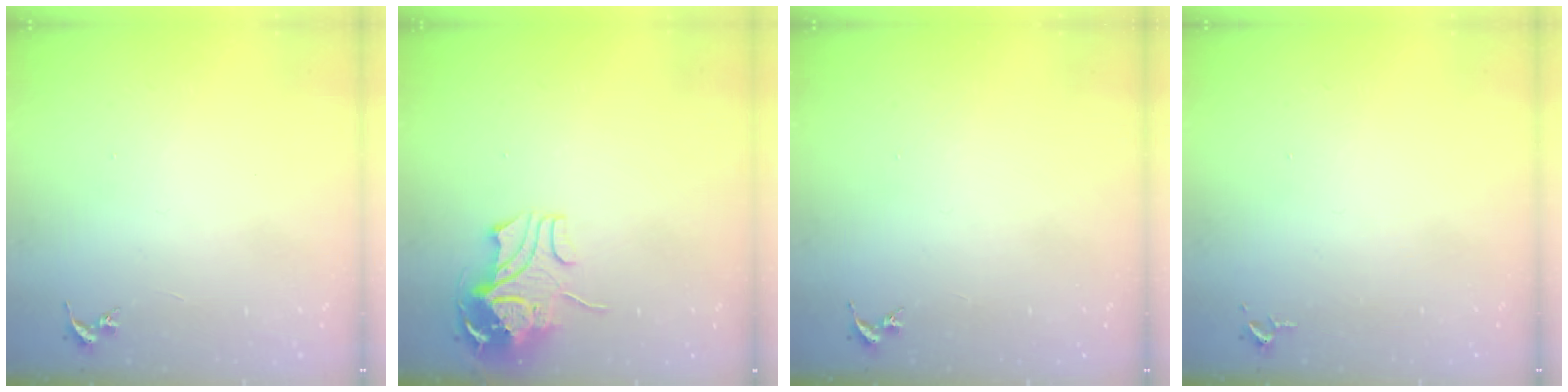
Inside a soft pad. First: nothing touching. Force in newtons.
{"total": 9.8, "press": 9.7, "slide": 1.2}
{"total": 0.0}
{"total": 2.6, "press": 2.6, "slide": 0.4}